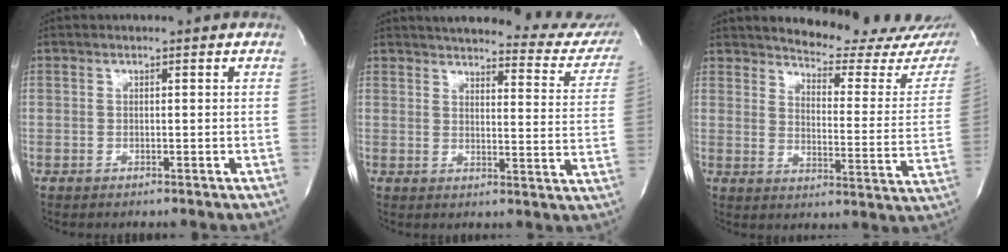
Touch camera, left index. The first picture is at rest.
{"total": 23.2, "force": [21.4, 4.7, 7.7], "torque": [-0.098, -0.070, 0.229]}
{"total": 19.1, "force": [17.7, 3.0, 6.3], "torque": [-0.078, -0.102, 0.203]}